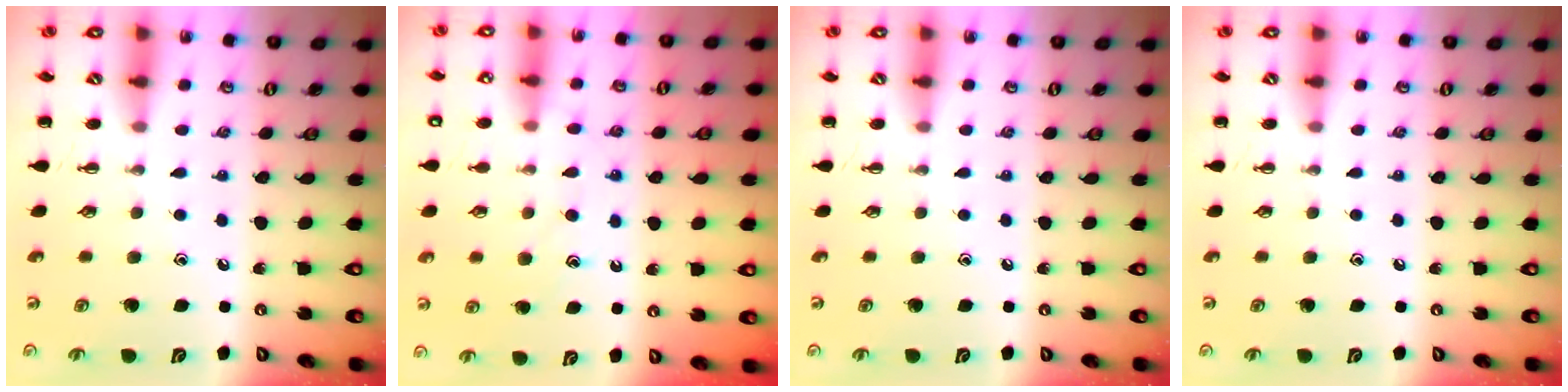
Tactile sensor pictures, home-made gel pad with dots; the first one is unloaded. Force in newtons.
{"total": 13.0, "press": 13.0, "slide": 0.9}
{"total": 0.0}
{"total": 0.0}